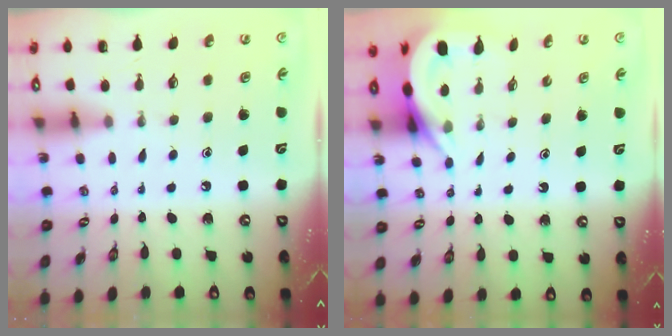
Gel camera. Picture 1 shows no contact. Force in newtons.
{"total": 5.1, "press": 5.1, "slide": 0.7}